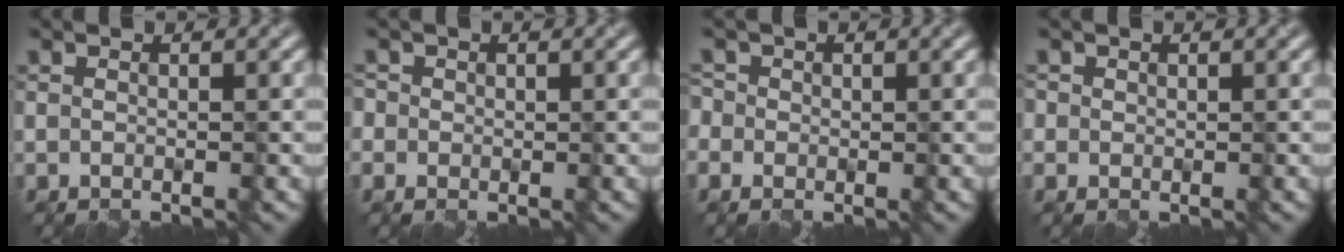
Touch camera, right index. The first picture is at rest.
{"total": 0.8, "force": [-0.3, 0.7, -0.4], "torque": [-0.002, 0.001, 0.001]}
{"total": 1.2, "force": [-0.5, 1.0, -0.2], "torque": [-0.008, 0.007, -0.008]}
{"total": 0.6, "force": [0.0, 0.2, -0.6], "torque": [-0.002, 0.003, 0.006]}